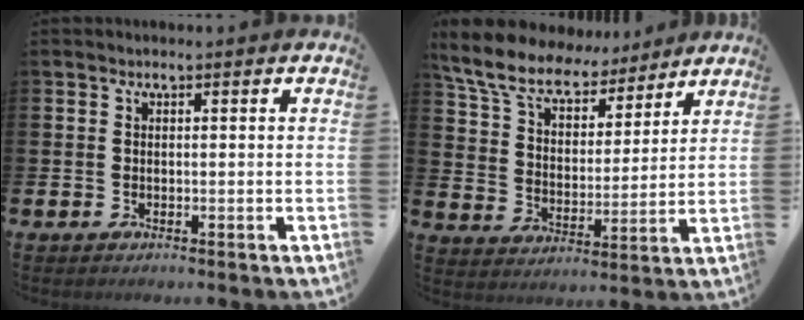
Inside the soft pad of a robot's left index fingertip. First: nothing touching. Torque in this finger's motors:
{"motor_torque": [2.14, 0.00, 0.77, 0.21]}